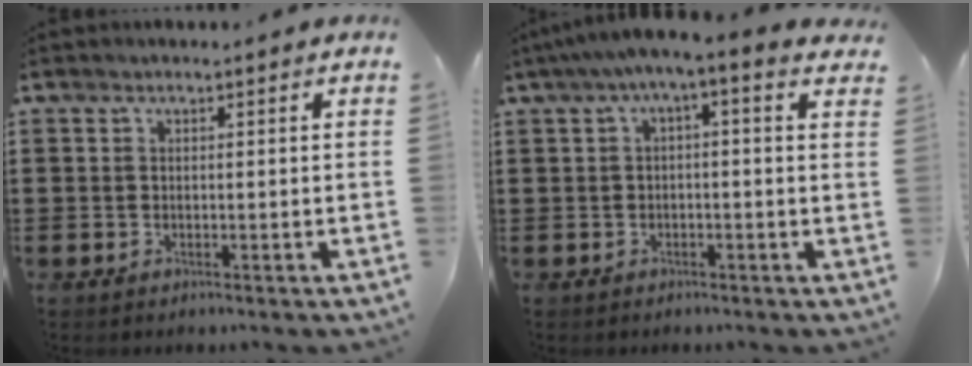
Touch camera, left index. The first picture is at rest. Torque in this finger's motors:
{"motor_torque": [2.14, 0.00, 0.78, 0.21]}